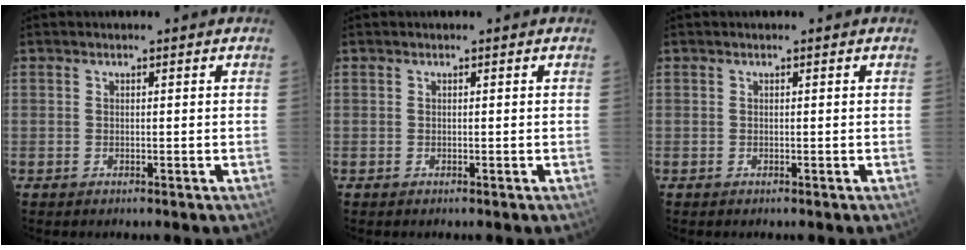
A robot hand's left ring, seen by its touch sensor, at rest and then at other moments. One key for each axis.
{"total": 0.0}
{"total": 0.0}